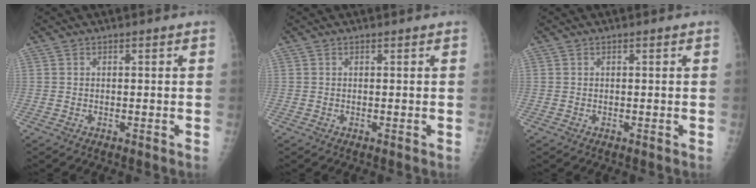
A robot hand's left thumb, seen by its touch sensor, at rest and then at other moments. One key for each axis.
{"total": 0.0}
{"total": 0.0}